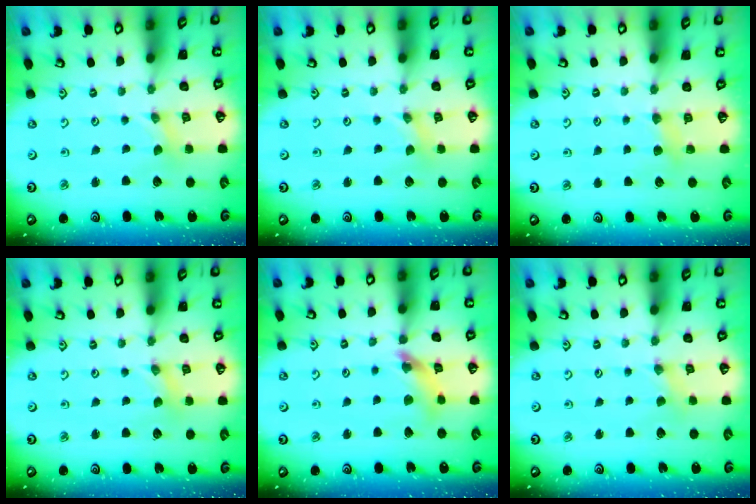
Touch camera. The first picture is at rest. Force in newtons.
{"total": 0.0}
{"total": 5.9, "press": 5.9, "slide": 0.7}
{"total": 0.6, "press": 0.6, "slide": 0.2}
{"total": 10.2, "press": 10.1, "slide": 1.2}
{"total": 1.4, "press": 1.4, "slide": 0.3}